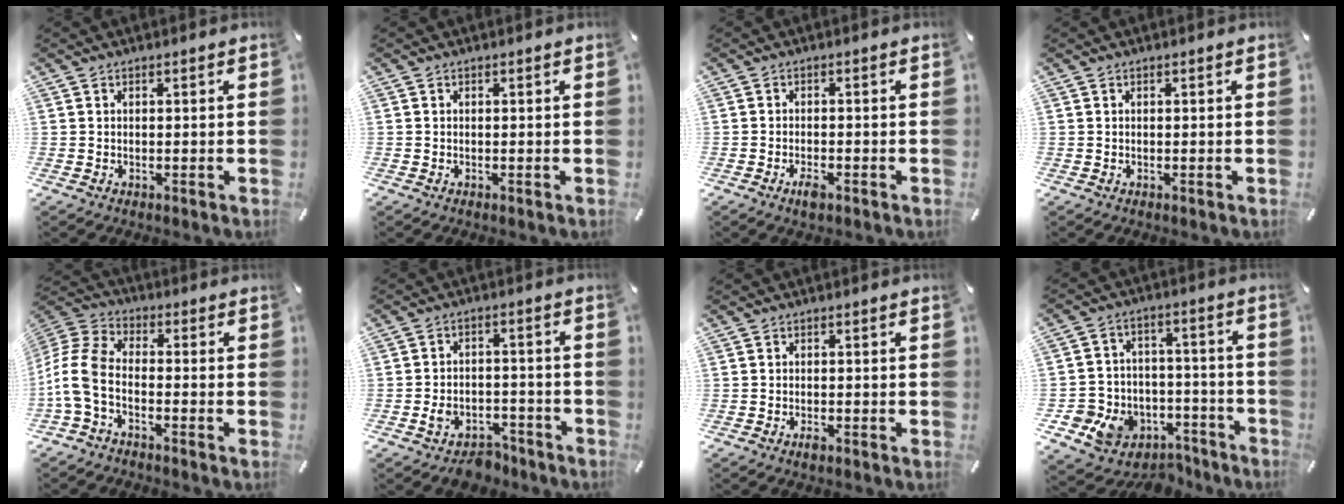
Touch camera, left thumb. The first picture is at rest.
{"total": 0.0}
{"total": 2.7, "force": [-1.6, 1.1, 1.9], "torque": [-0.045, 0.000, -0.032]}
{"total": 0.0}
{"total": 9.3, "force": [-3.9, 5.5, 6.4], "torque": [-0.162, 0.002, -0.077]}
{"total": 5.7, "force": [-4.0, 3.5, 2.1], "torque": [-0.033, 0.027, -0.072]}
{"total": 1.0, "force": [-0.6, 0.5, 0.7], "torque": [-0.015, 0.000, -0.011]}
{"total": 11.2, "force": [-5.5, 9.5, 2.2], "torque": [-0.024, 0.036, -0.083]}